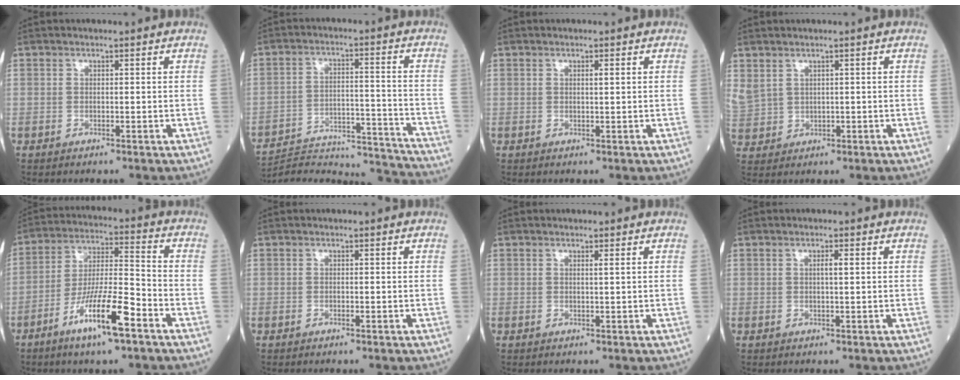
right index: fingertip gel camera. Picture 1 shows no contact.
{"total": 20.1, "force": [-19.8, 0.9, 3.4], "torque": [-0.062, 0.007, -0.282]}
{"total": 0.9, "force": [0.3, -0.1, 0.8], "torque": [-0.017, -0.002, 0.005]}
{"total": 5.9, "force": [2.6, 4.5, 2.8], "torque": [-0.086, 0.007, 0.069]}
{"total": 13.1, "force": [-7.2, 1.3, 10.9], "torque": [-0.206, -0.013, -0.133]}
{"total": 0.0}
{"total": 0.6, "force": [0.3, -0.3, 0.4], "torque": [-0.019, -0.006, 0.008]}
{"total": 1.2, "force": [0.3, -0.1, 1.2], "torque": [-0.027, -0.001, 0.006]}